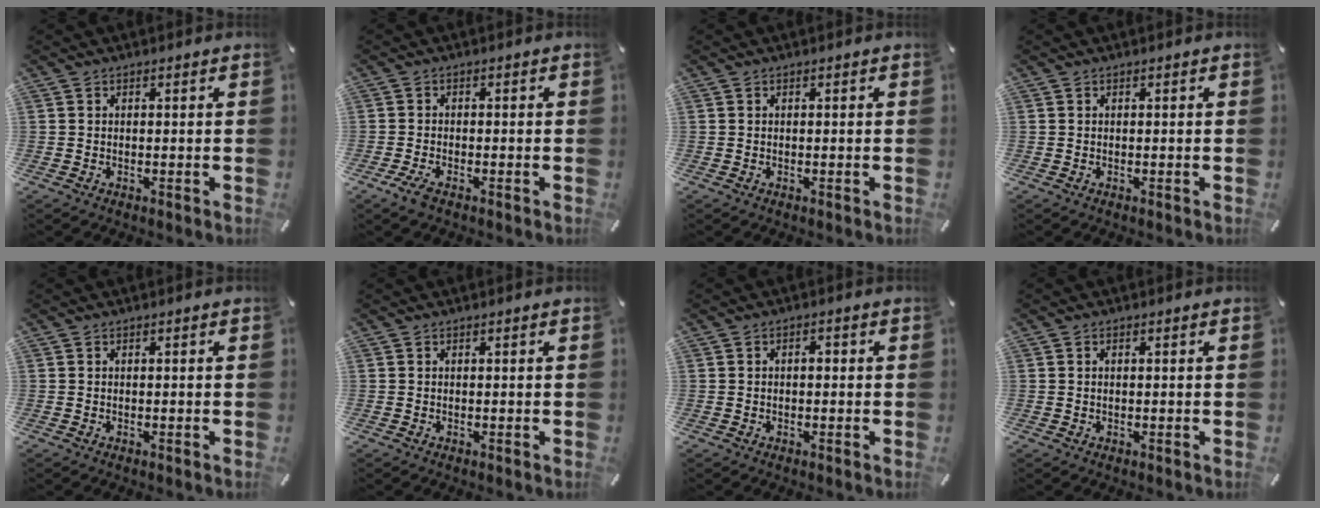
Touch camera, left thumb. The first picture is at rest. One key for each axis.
{"total": 2.8, "fx": -1.7, "fy": 0.9, "fz": 2.0, "tx": -0.044, "ty": 0.002, "tz": -0.035}
{"total": 0.0}
{"total": 0.0}
{"total": 0.0}
{"total": 0.0}
{"total": 1.6, "fx": -0.1, "fy": 1.0, "fz": 1.2, "tx": -0.023, "ty": 0.005, "tz": -0.004}
{"total": 0.7, "fx": 0.2, "fy": 0.4, "fz": 0.6, "tx": -0.012, "ty": 0.002, "tz": 0.002}